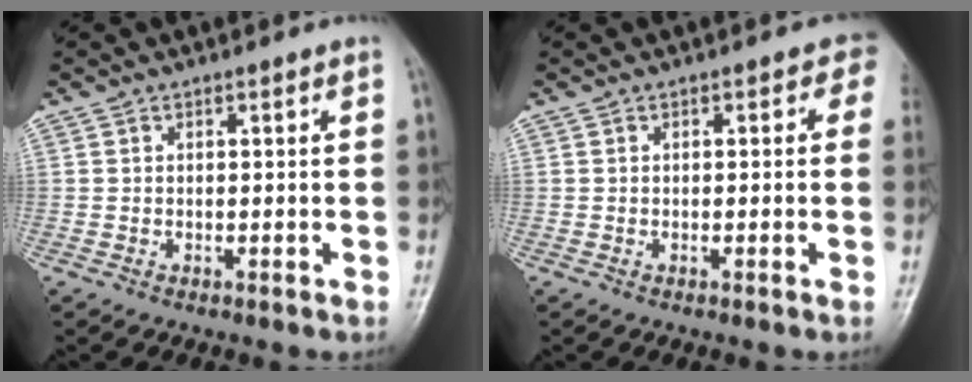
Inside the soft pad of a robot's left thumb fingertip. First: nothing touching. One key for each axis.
{"total": 2.0, "fx": 0.4, "fy": 1.4, "fz": 1.3, "tx": 0.014, "ty": 0.006, "tz": -0.009}